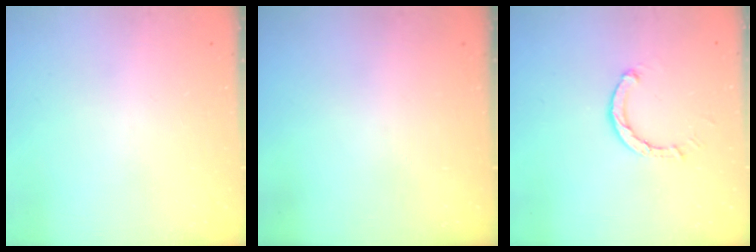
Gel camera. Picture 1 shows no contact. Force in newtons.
{"total": 0.0}
{"total": 2.6, "press": 2.6, "slide": 0.1}